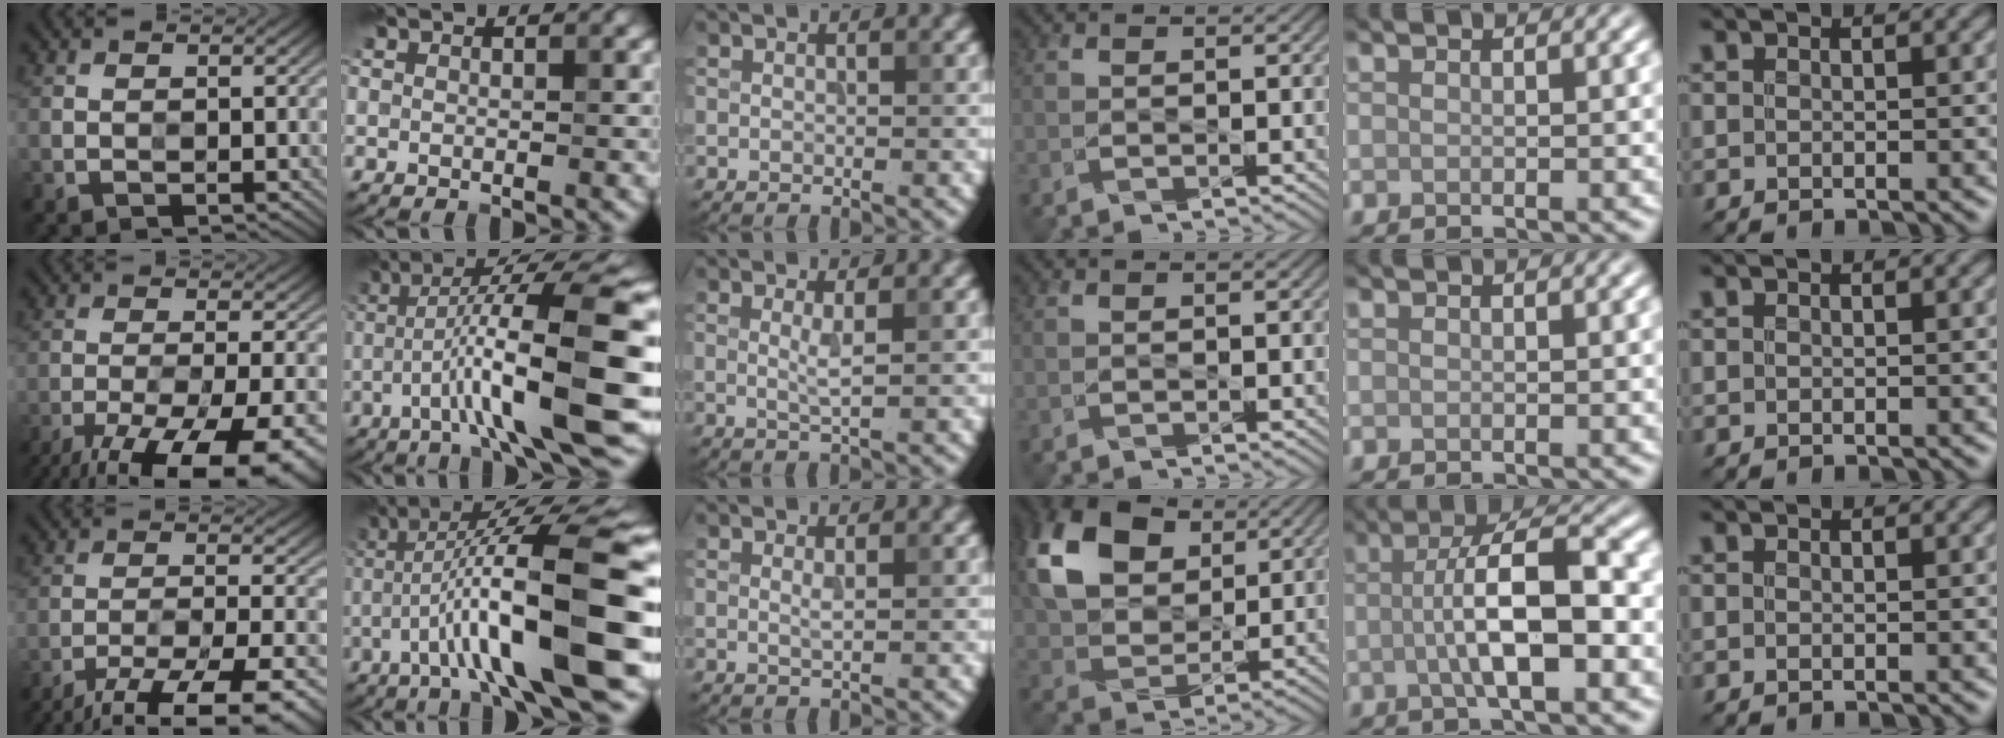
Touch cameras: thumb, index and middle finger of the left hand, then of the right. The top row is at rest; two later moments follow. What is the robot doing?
{"motion": "wipe", "object": "measuring cup"}